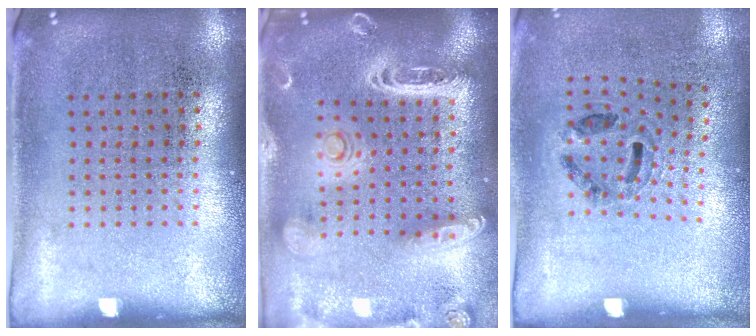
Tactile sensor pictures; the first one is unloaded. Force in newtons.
{"total": 3.0, "press": 2.5, "slide": 1.6}
{"total": 1.2, "press": 0.8, "slide": 0.8}